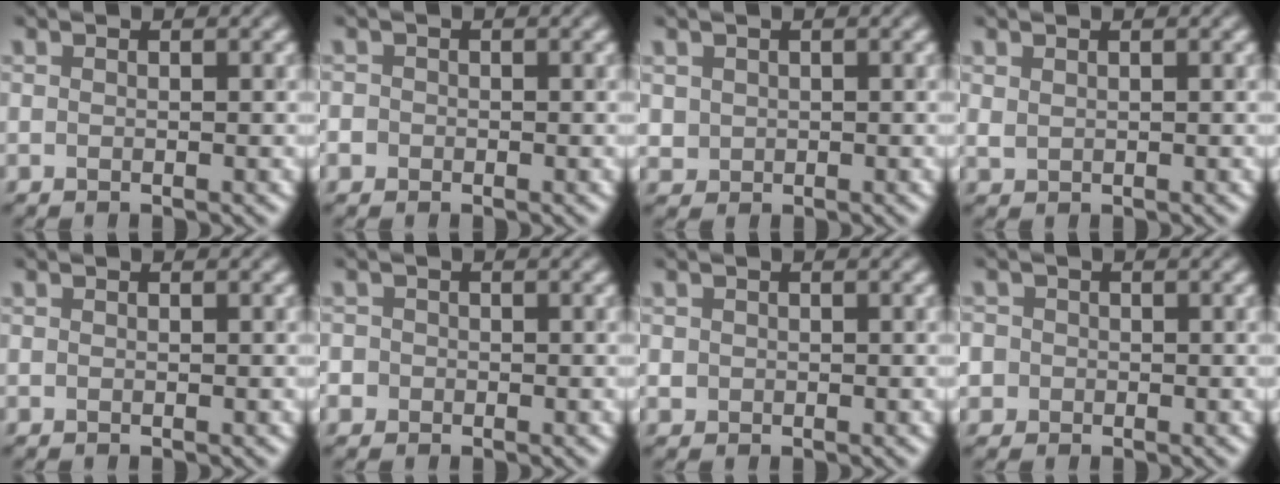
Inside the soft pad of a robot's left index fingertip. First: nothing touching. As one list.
[{"total": 0.7, "force": [-0.3, 0.7, -0.1], "torque": [0.011, 0.003, -0.008]}, {"total": 1.3, "force": [0.4, 1.2, -0.1], "torque": [0.015, 0.001, 0.010]}, {"total": 0.7, "force": [0.4, 0.6, 0.1], "torque": [-0.001, 0.002, 0.010]}, {"total": 0.0}, {"total": 1.2, "force": [-0.4, 1.2, 0.0], "torque": [0.016, 0.006, -0.007]}, {"total": 0.7, "force": [0.0, 0.6, -0.1], "torque": [0.009, 0.000, -0.002]}, {"total": 2.9, "force": [-0.4, 2.8, 0.6], "torque": [0.006, 0.013, -0.035]}]